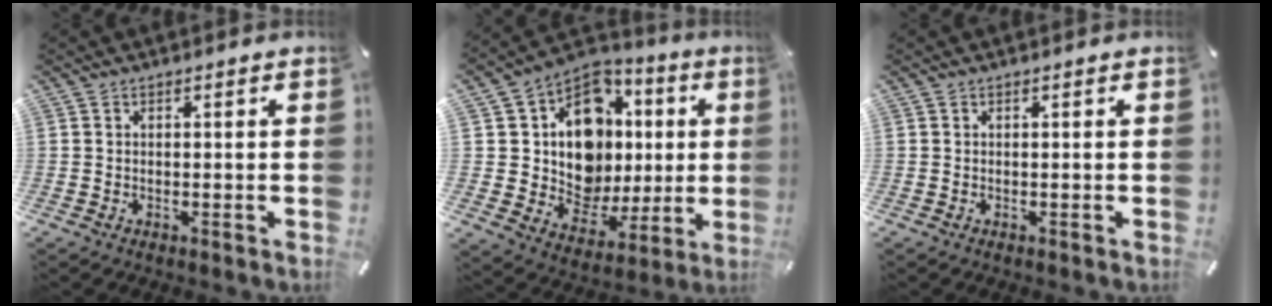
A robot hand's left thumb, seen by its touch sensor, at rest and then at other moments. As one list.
[{"total": 15.9, "force": [2.4, 13.0, 8.8], "torque": [-0.160, -0.032, 0.051]}, {"total": 0.0}]